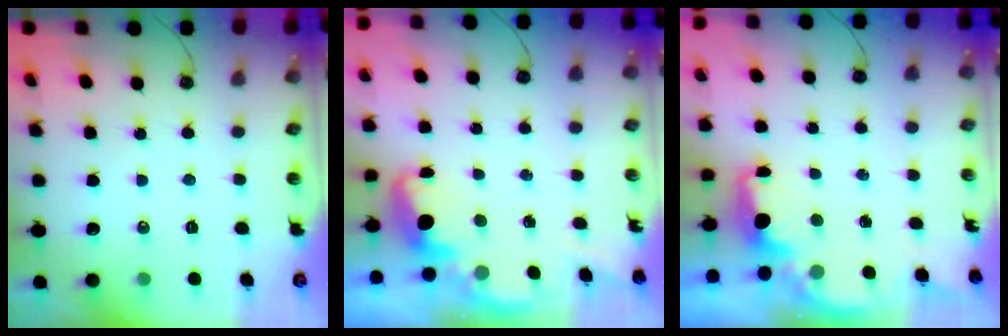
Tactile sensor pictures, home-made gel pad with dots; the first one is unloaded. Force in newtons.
{"total": 2.5, "press": 2.5, "slide": 0.6}
{"total": 2.2, "press": 2.1, "slide": 0.6}